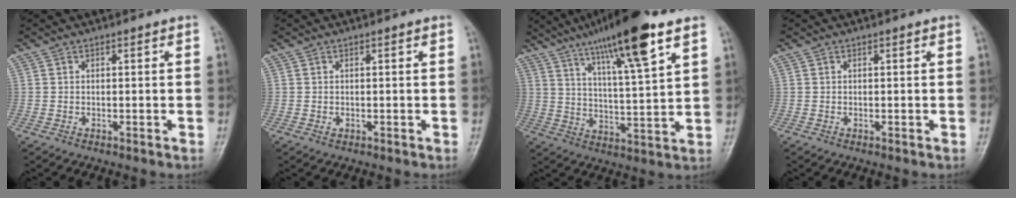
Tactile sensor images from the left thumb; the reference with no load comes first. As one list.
[{"total": 0.6, "force": [0.1, 0.4, 0.4], "torque": [-0.003, 0.001, 0.004]}, {"total": 16.9, "force": [10.4, 2.3, 13.1], "torque": [-0.209, -0.040, 0.174]}, {"total": 0.0}]